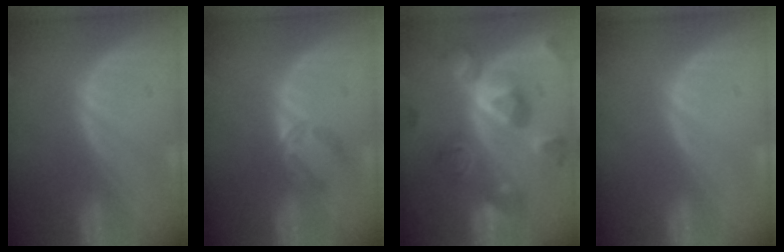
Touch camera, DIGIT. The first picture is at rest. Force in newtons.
{"total": 2.9, "press": 2.7, "slide": 1.0}
{"total": 11.2, "press": 11.2, "slide": 1.1}
{"total": 0.0}